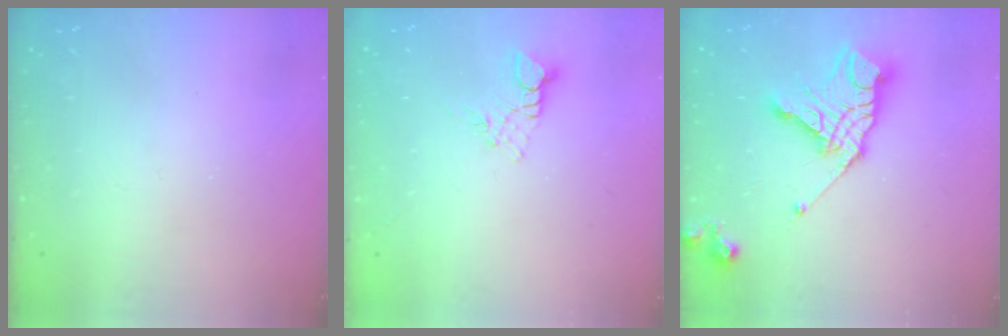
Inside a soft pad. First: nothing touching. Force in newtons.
{"total": 3.9, "press": 3.9, "slide": 0.4}
{"total": 17.5, "press": 17.4, "slide": 1.6}